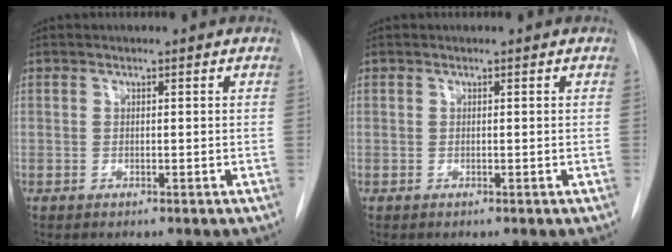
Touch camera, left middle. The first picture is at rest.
{"total": 0.0}